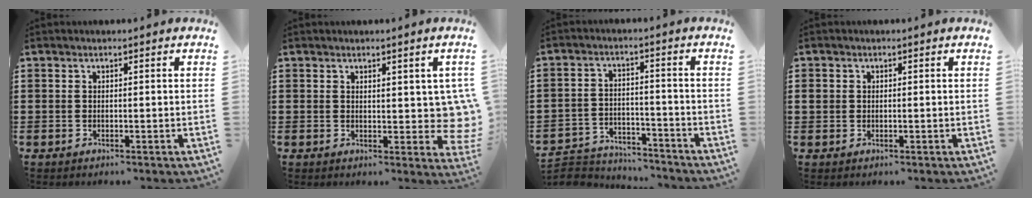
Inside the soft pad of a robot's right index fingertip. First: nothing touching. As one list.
[{"total": 5.5, "force": [1.8, 3.0, 4.2], "torque": [-0.043, -0.007, 0.030]}, {"total": 4.4, "force": [-4.4, 0.7, 0.2], "torque": [-0.018, 0.005, -0.094]}, {"total": 1.1, "force": [0.1, 1.0, 0.4], "torque": [-0.012, 0.006, 0.000]}]